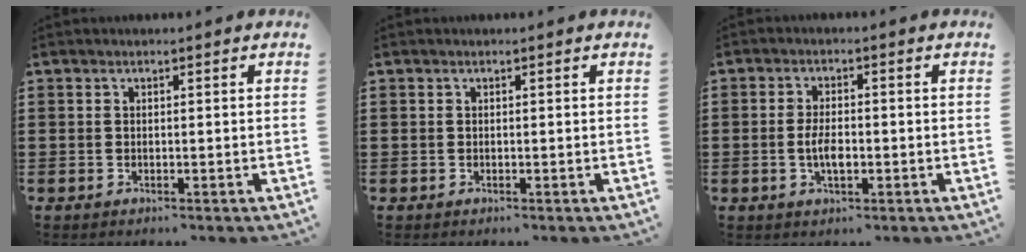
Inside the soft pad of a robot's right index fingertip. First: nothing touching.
{"total": 0.0}
{"total": 4.0, "force": [-0.7, 1.6, 3.6], "torque": [-0.072, 0.001, -0.015]}